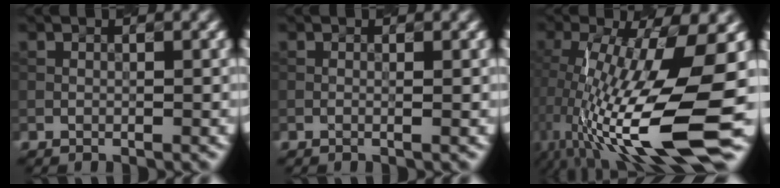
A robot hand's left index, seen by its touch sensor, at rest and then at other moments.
{"total": 0.6, "force": [0.0, 0.1, 0.6], "torque": [-0.010, -0.003, -0.003]}
{"total": 13.8, "force": [-2.7, 3.5, 13.1], "torque": [-0.243, -0.007, -0.043]}